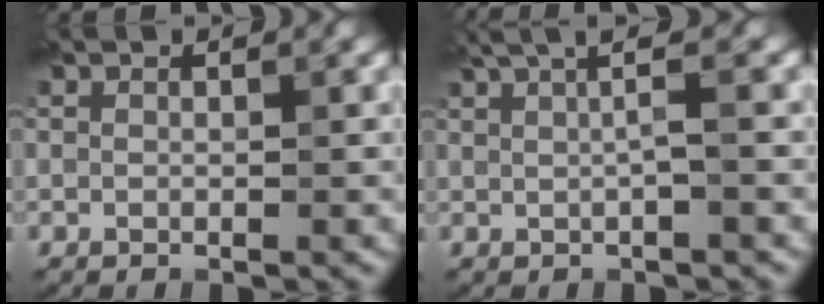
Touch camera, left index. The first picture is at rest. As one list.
[{"total": 4.0, "force": [1.3, 1.2, 3.6], "torque": [-0.043, 0.010, 0.014]}]